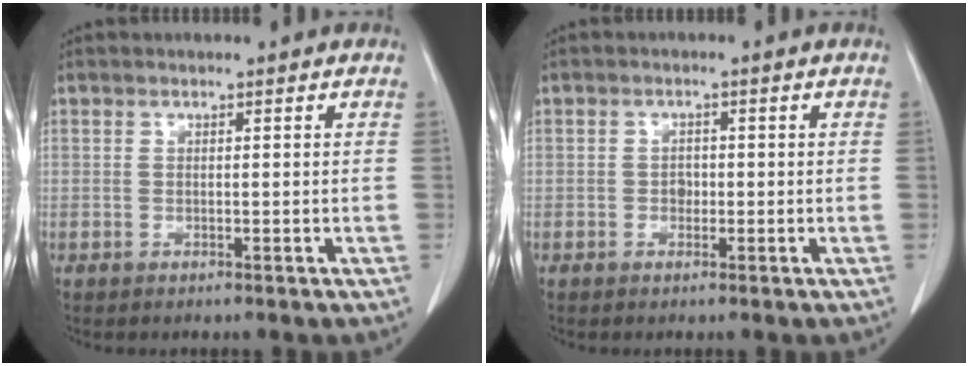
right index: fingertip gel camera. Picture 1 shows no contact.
{"total": 1.4, "force": [-0.3, 1.1, 0.8], "torque": [-0.010, 0.005, -0.005]}